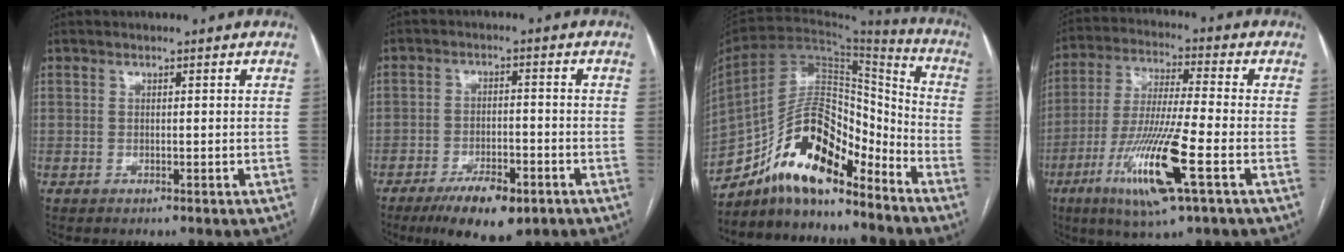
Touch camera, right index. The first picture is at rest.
{"total": 9.3, "force": [-5.7, 3.0, 6.6], "torque": [-0.110, -0.009, -0.088]}
{"total": 16.3, "force": [-12.3, 5.3, 9.4], "torque": [-0.163, 0.036, -0.216]}
{"total": 14.8, "force": [-5.9, 0.6, 13.5], "torque": [-0.276, -0.023, -0.106]}